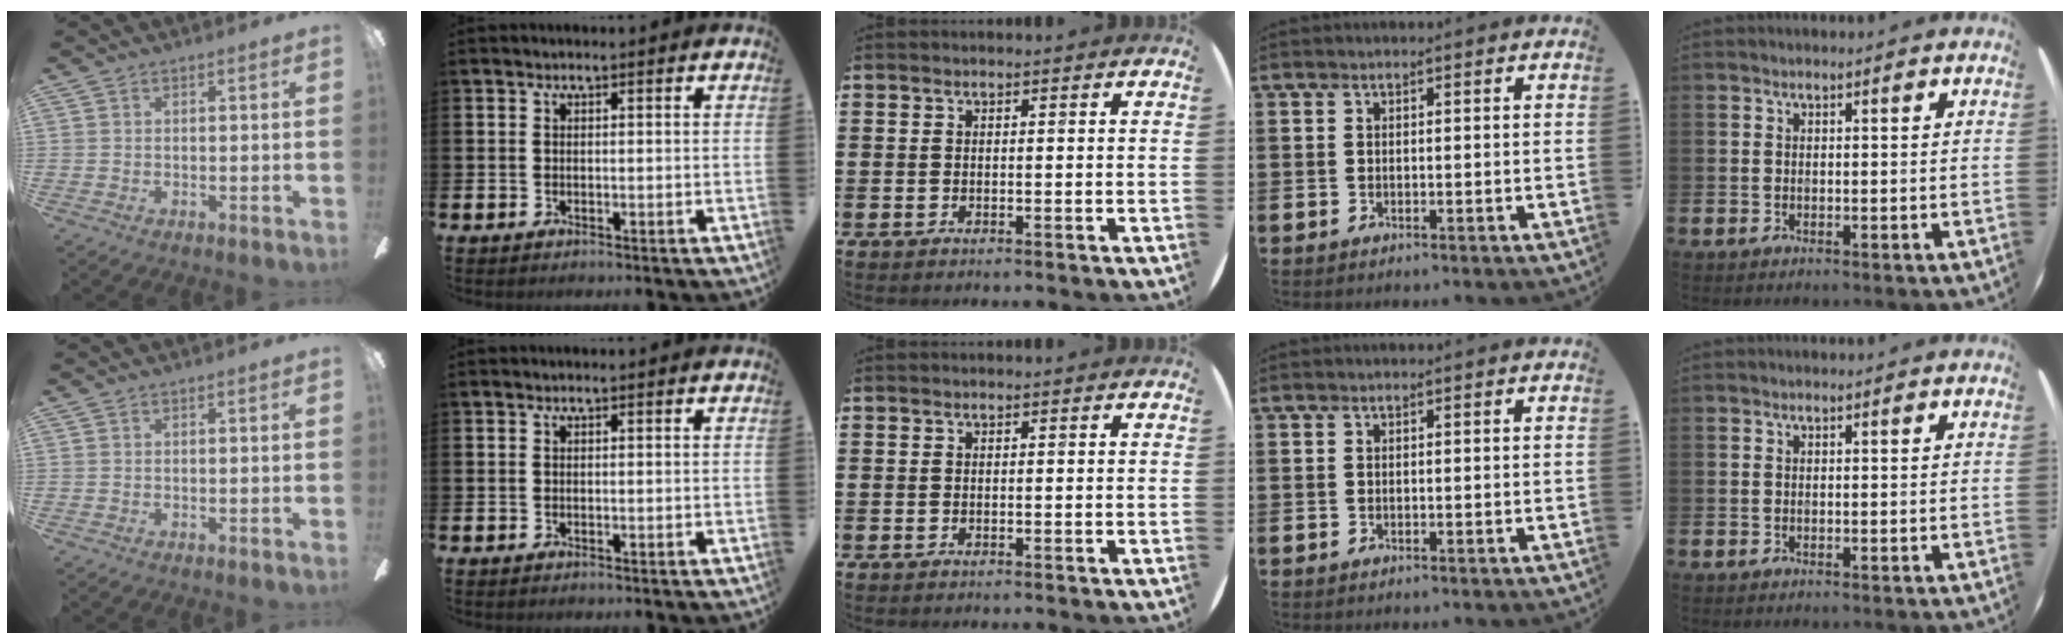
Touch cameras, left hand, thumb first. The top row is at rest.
{}